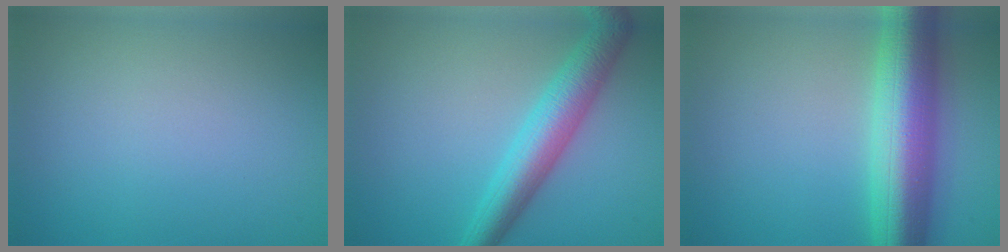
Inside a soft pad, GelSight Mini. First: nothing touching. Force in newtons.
{"total": 5.2, "press": 5.2, "slide": 0.1}
{"total": 9.5, "press": 9.5, "slide": 0.2}